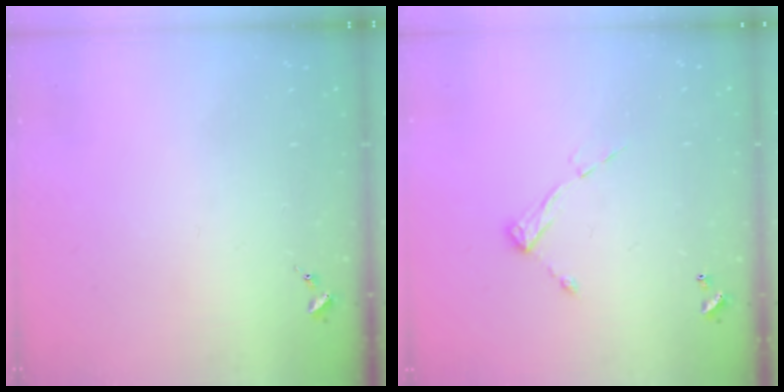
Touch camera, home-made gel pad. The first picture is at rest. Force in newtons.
{"total": 6.5, "press": 6.4, "slide": 0.6}